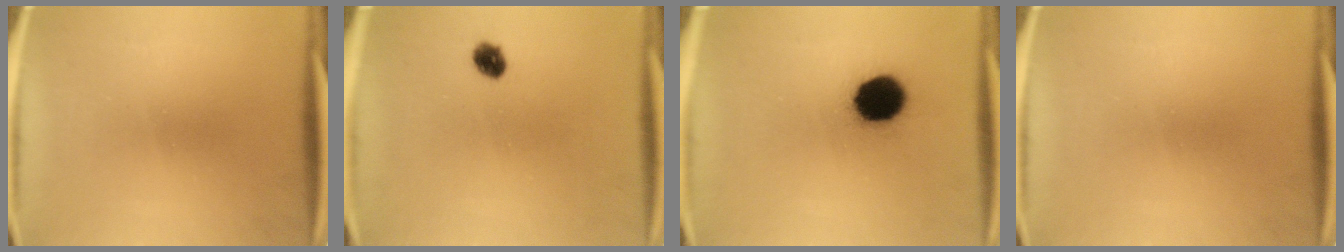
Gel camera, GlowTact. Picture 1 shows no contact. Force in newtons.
{"total": 3.2}
{"total": 13.6}
{"total": 0.0}